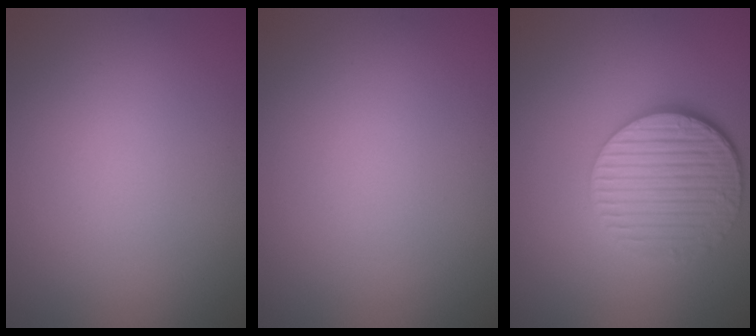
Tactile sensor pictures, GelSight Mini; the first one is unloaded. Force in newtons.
{"total": 0.0}
{"total": 5.9, "press": 4.3, "slide": 4.1}